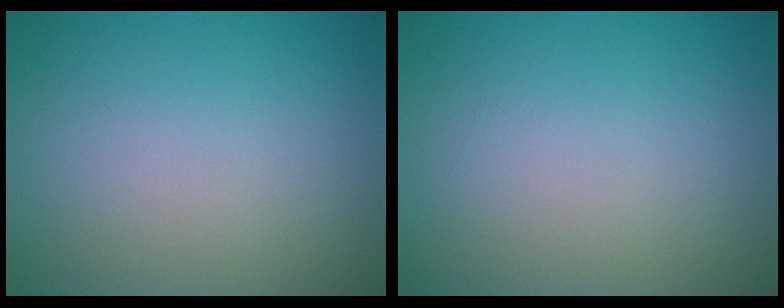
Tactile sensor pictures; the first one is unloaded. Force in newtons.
{"total": 0.0}